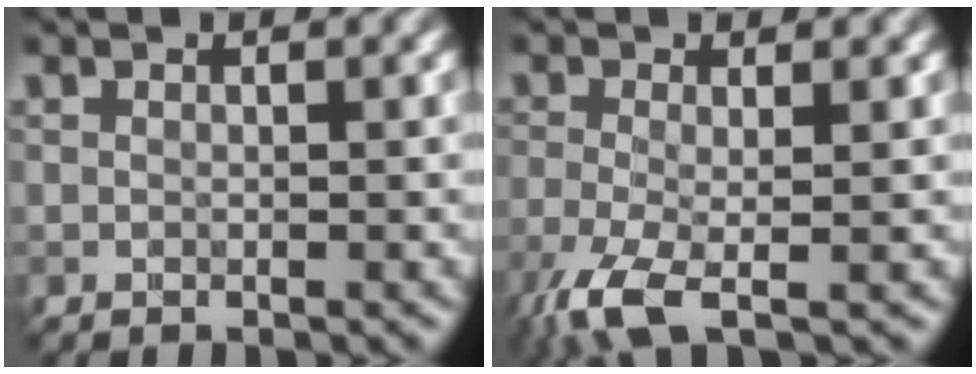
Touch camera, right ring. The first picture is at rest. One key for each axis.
{"total": 5.2, "fx": -2.7, "fy": 1.6, "fz": 4.2, "tx": -0.096, "ty": -0.015, "tz": -0.061}